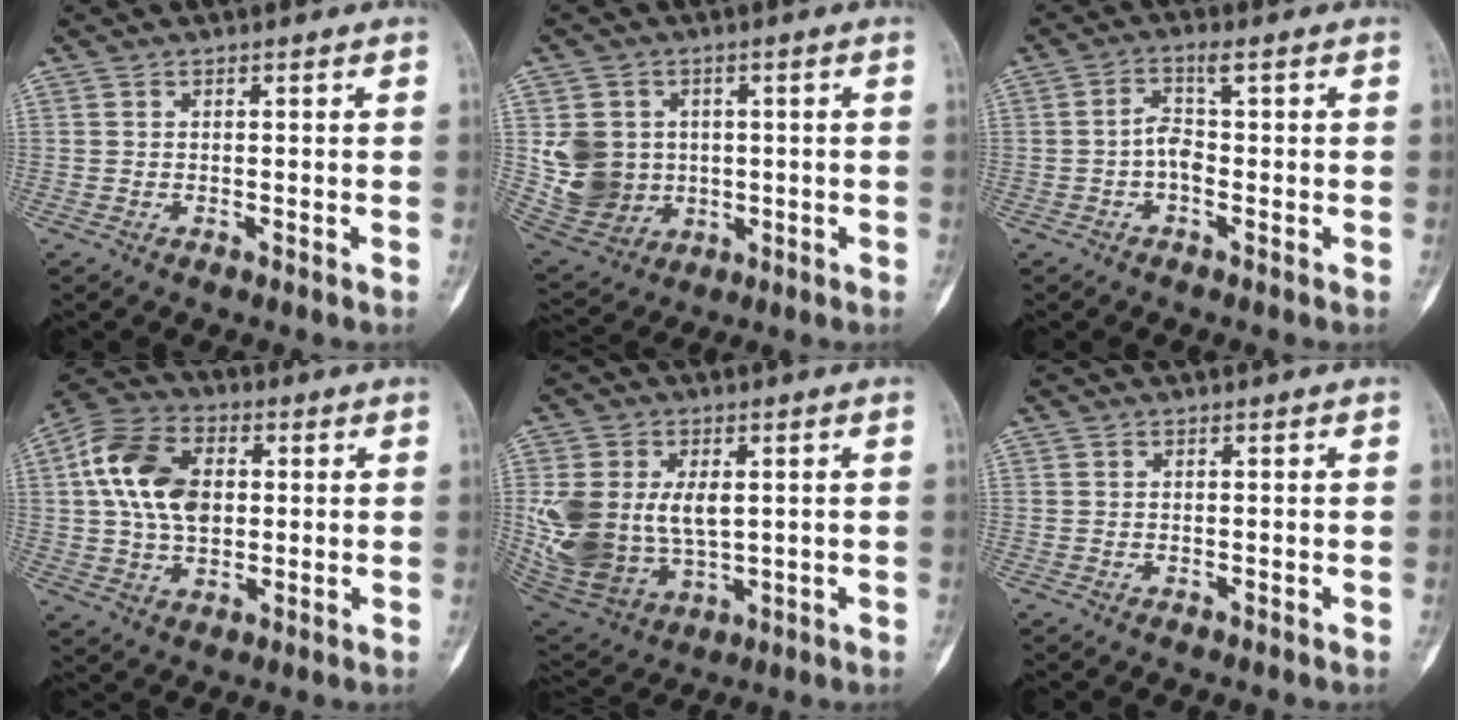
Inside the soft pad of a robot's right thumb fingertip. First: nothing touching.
{"total": 10.4, "force": [0.6, 9.4, 4.4], "torque": [-0.060, 0.000, 0.029]}
{"total": 6.5, "force": [-1.0, 3.9, 5.1], "torque": [-0.081, 0.023, -0.030]}
{"total": 14.1, "force": [2.2, 9.4, 10.3], "torque": [-0.179, 0.012, 0.032]}
{"total": 17.4, "force": [1.4, 11.4, 13.1], "torque": [-0.267, -0.013, 0.049]}
{"total": 0.0}